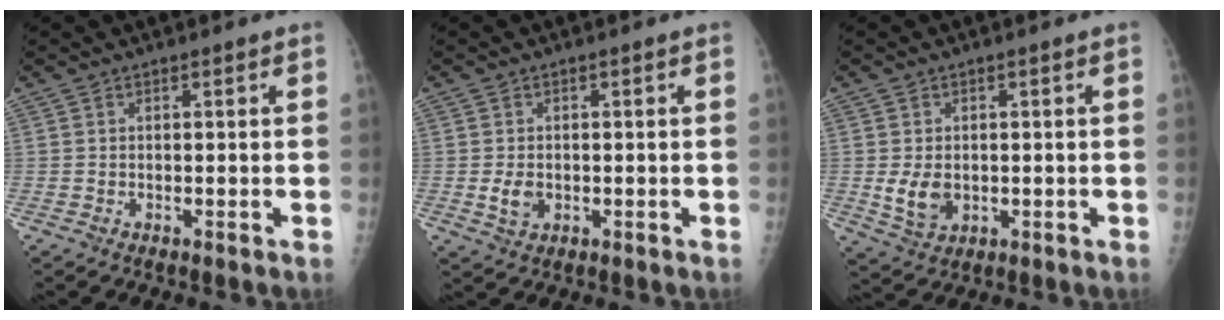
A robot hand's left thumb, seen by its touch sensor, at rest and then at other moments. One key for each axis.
{"total": 3.5, "fx": -0.7, "fy": 2.6, "fz": 2.2, "tx": -0.032, "ty": -0.001, "tz": -0.007}
{"total": 5.7, "fx": -0.6, "fy": 4.2, "fz": 3.8, "tx": -0.051, "ty": -0.004, "tz": 0.001}